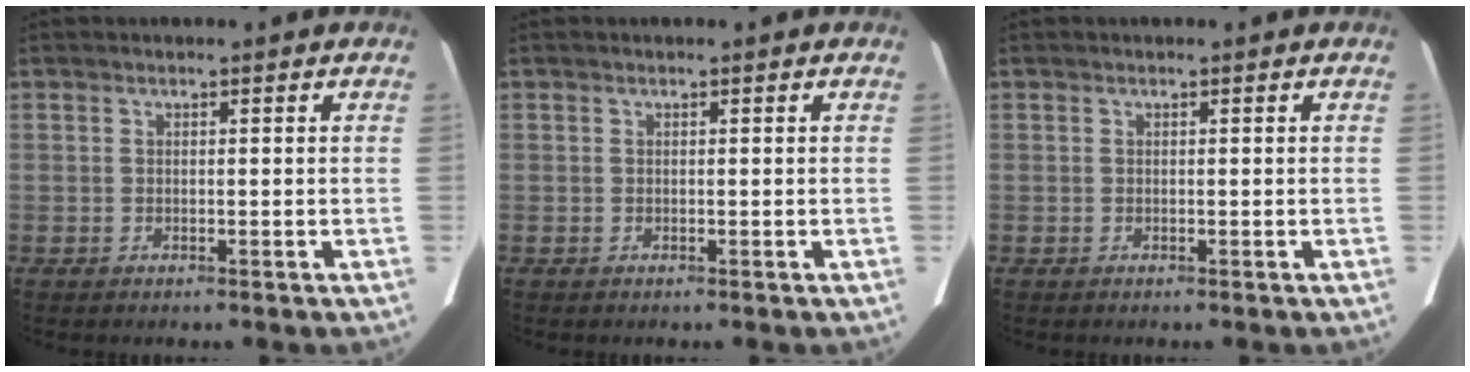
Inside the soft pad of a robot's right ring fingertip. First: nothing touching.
{"total": 0.0}
{"total": 0.0}